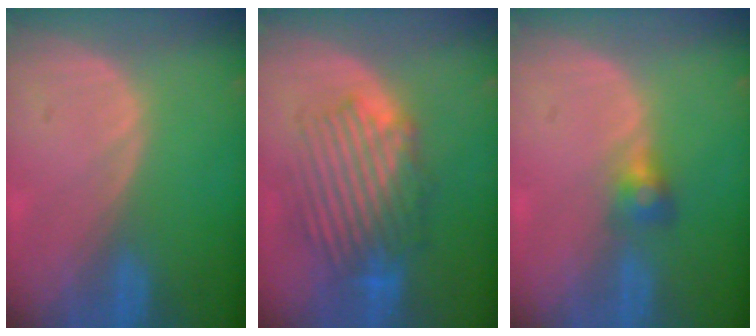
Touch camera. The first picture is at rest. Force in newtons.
{"total": 8.9, "press": 8.6, "slide": 2.4}
{"total": 2.6, "press": 2.5, "slide": 0.7}